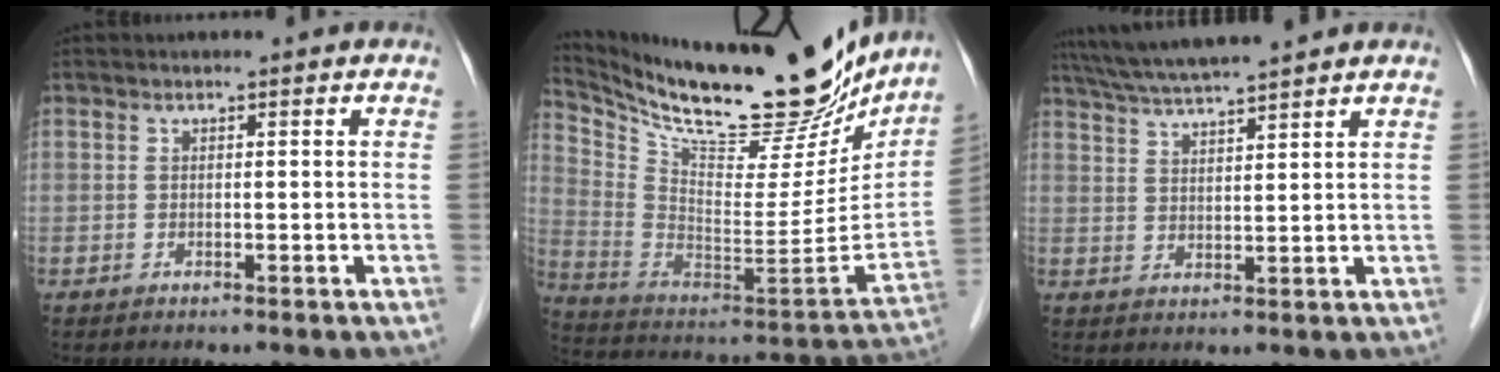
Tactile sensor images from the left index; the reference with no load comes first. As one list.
[{"total": 29.8, "force": [24.8, 7.1, 15.0], "torque": [-0.257, -0.037, 0.370]}, {"total": 9.3, "force": [8.4, -0.6, 4.0], "torque": [-0.074, 0.026, 0.137]}]